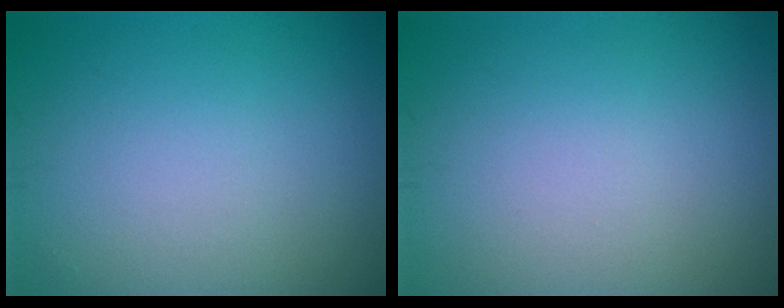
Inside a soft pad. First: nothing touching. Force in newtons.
{"total": 0.0}